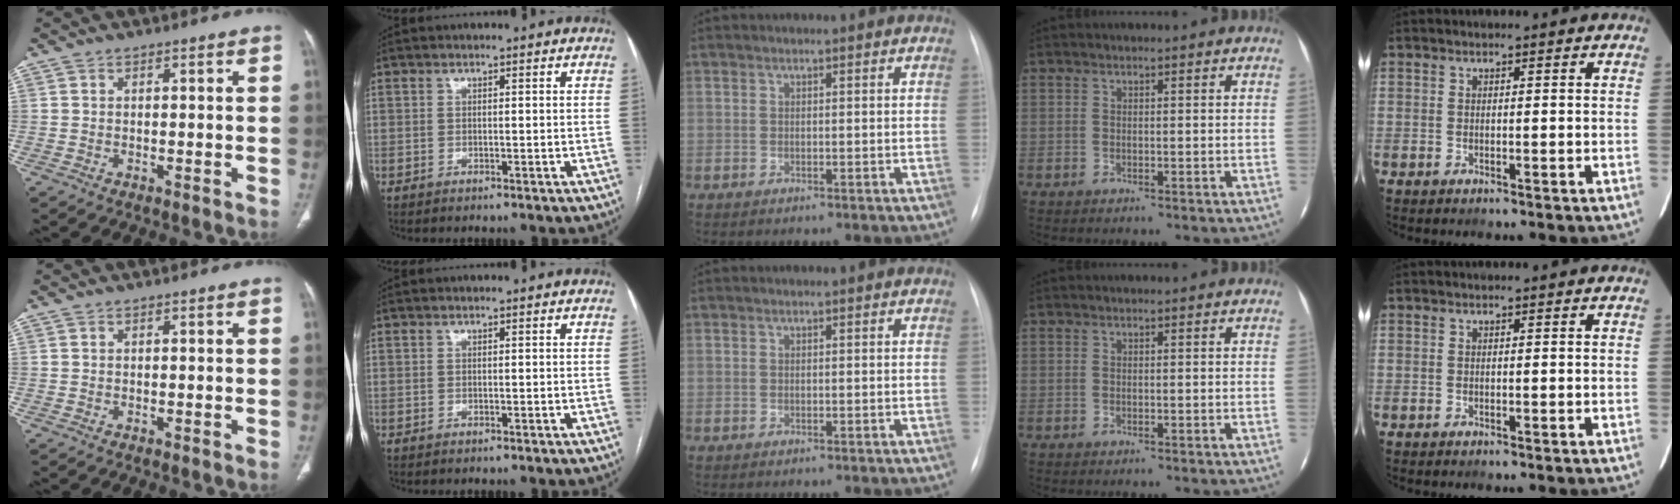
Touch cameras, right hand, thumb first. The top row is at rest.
{}